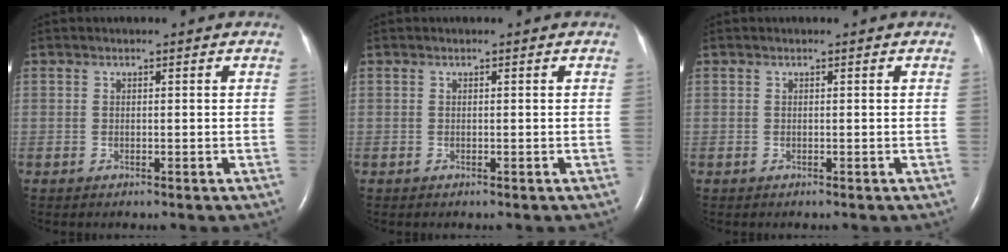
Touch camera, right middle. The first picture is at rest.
{"total": 0.0}
{"total": 0.0}